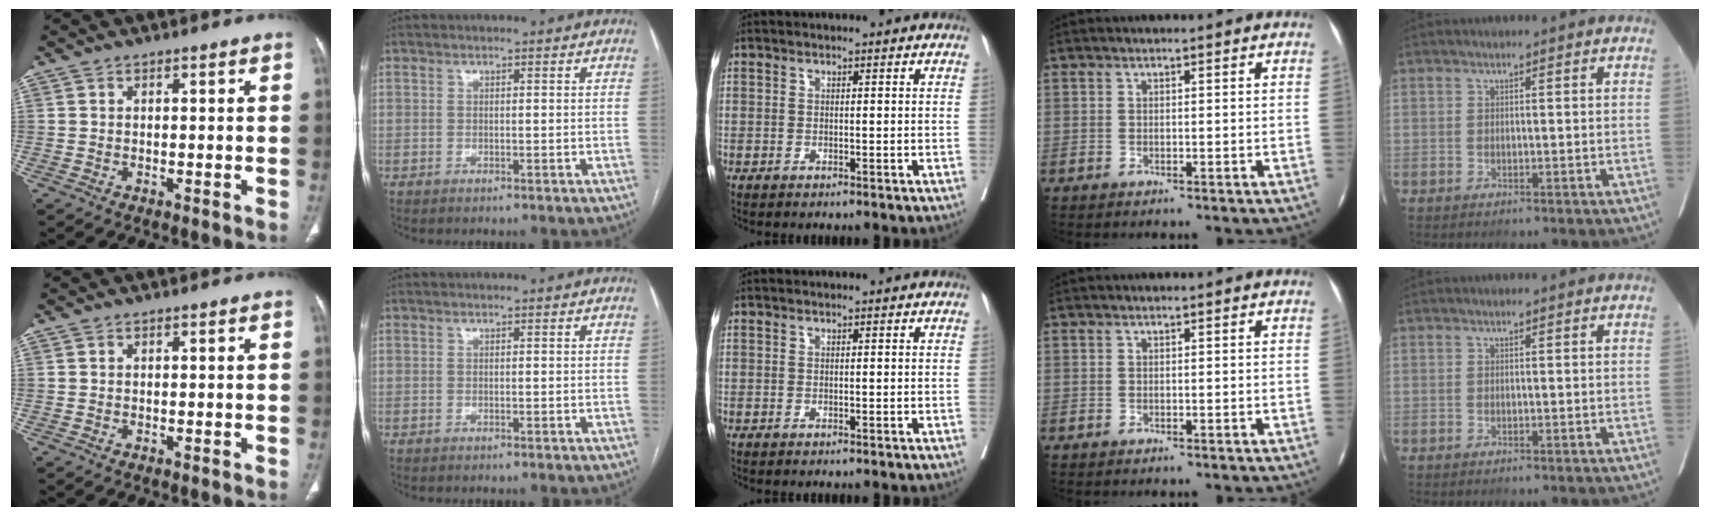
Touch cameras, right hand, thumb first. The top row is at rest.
{}